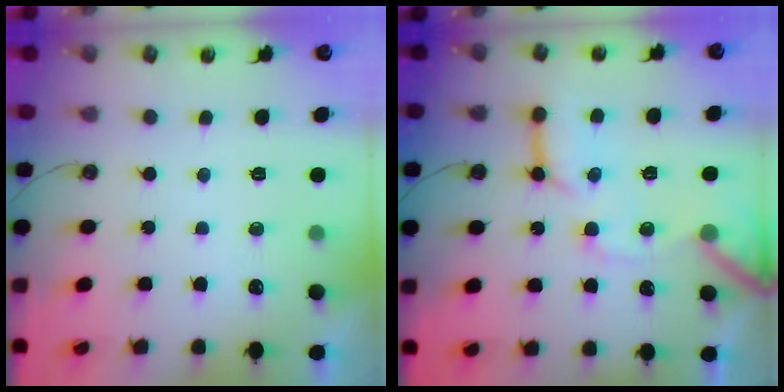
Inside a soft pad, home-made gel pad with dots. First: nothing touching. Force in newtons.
{"total": 14.7, "press": 14.7, "slide": 1.6}